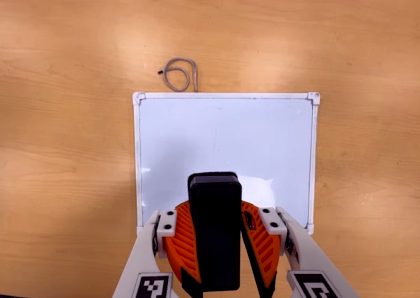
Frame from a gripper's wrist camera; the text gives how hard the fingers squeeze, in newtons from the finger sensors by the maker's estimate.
{"total": 11.3, "left": 10.8, "right": 11.8}